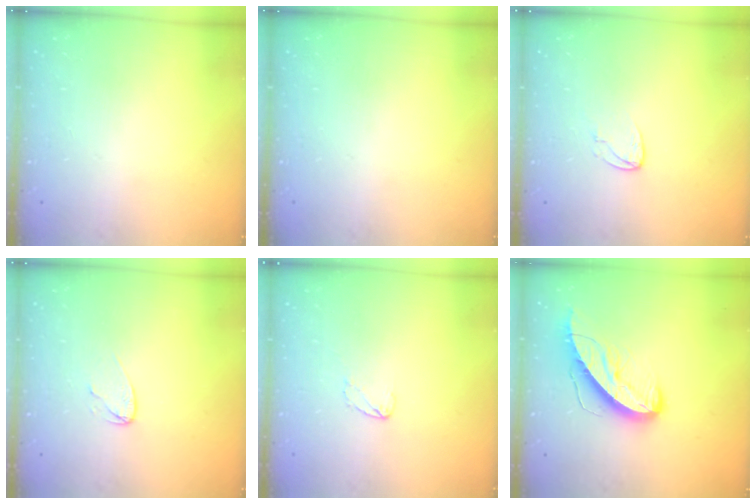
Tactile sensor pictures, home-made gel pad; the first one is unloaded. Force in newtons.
{"total": 0.0}
{"total": 4.1, "press": 4.1, "slide": 0.3}
{"total": 3.9, "press": 3.9, "slide": 0.3}
{"total": 3.4, "press": 3.4, "slide": 0.2}
{"total": 11.3, "press": 11.2, "slide": 0.8}